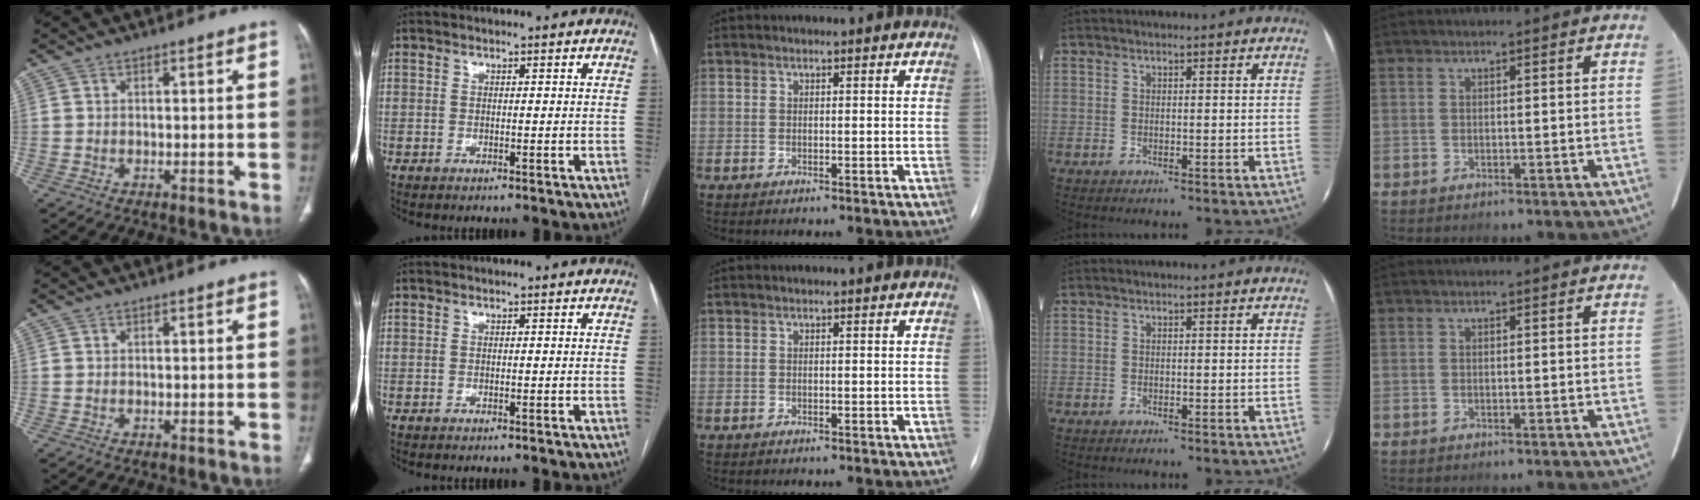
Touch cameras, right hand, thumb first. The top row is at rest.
{}